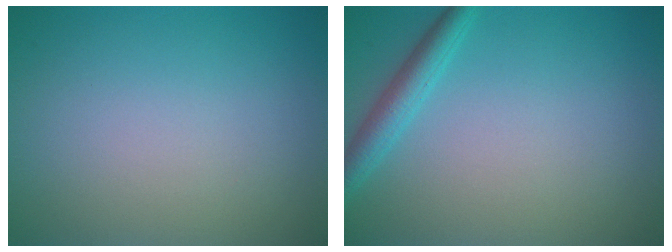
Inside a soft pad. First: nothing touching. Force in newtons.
{"total": 2.6, "press": 2.6, "slide": 0.2}